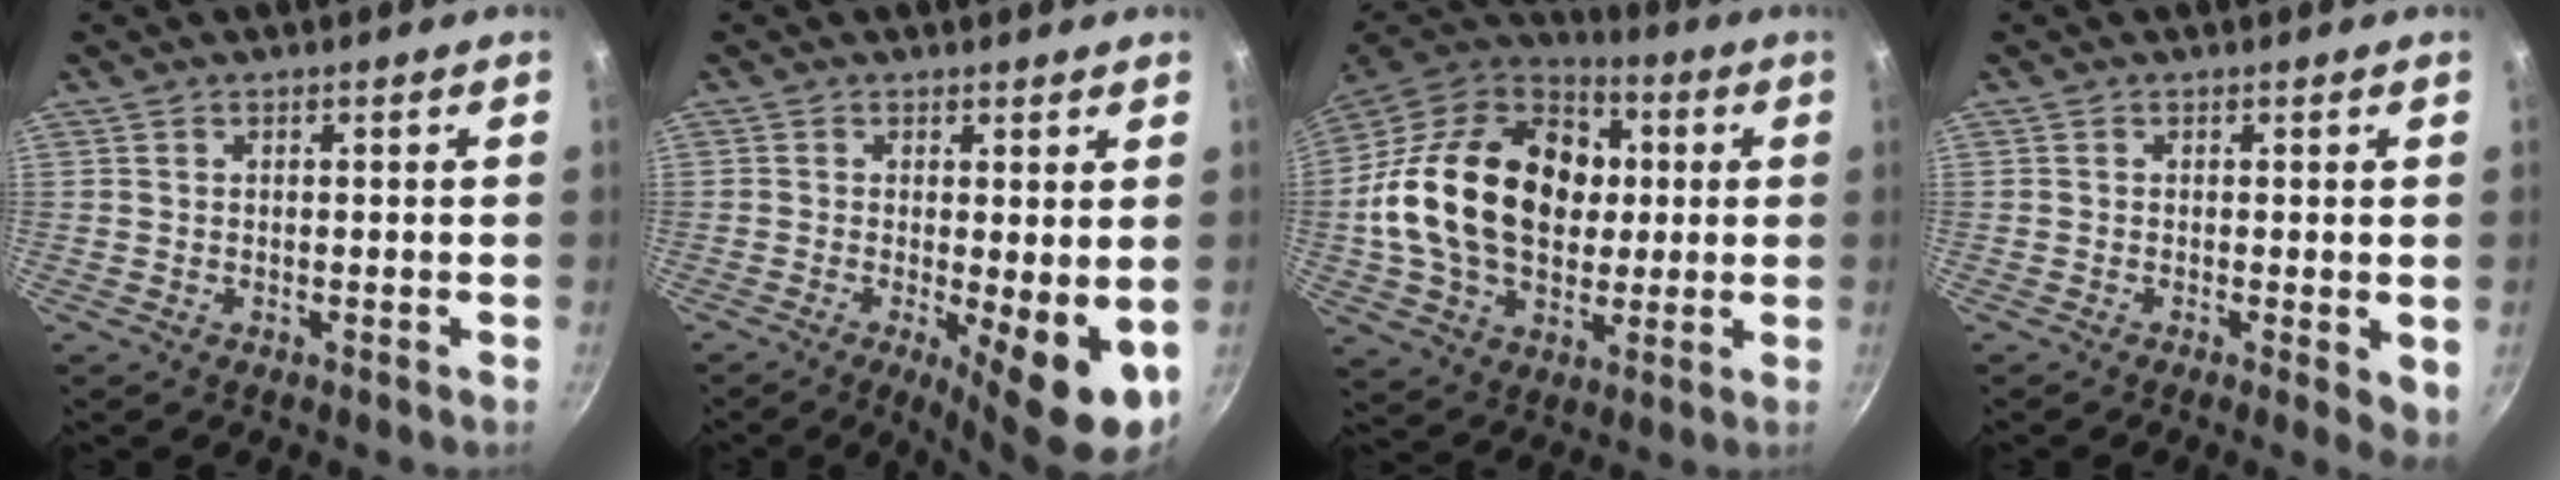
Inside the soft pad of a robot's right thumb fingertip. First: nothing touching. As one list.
[{"total": 9.1, "force": [-1.5, 2.5, 8.6], "torque": [-0.112, -0.008, -0.012]}, {"total": 27.0, "force": [2.2, 19.5, 18.6], "torque": [-0.301, 0.023, 0.036]}, {"total": 3.5, "force": [-0.5, 1.1, 3.3], "torque": [-0.041, -0.010, -0.009]}]